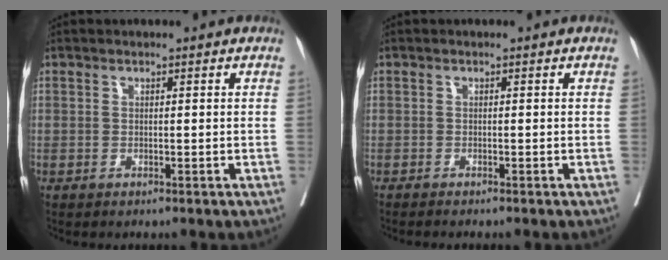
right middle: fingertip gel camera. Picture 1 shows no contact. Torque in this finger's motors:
{"motor_torque": [0.72, -0.54, 0.02, 0.01]}